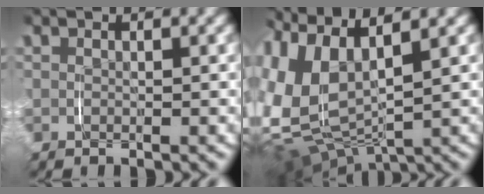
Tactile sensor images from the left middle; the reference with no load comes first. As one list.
[{"total": 12.6, "force": [0.1, 9.7, 8.0], "torque": [-0.218, -0.033, 0.008]}]